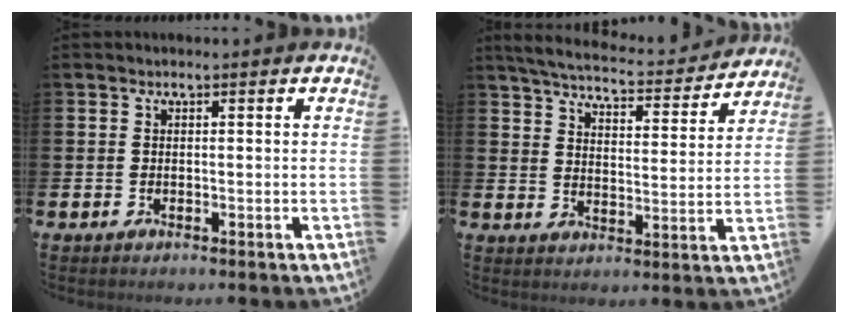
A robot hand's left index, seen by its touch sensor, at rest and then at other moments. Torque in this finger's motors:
{"motor_torque": [0.91, -1.23, 0.24, 0.01]}